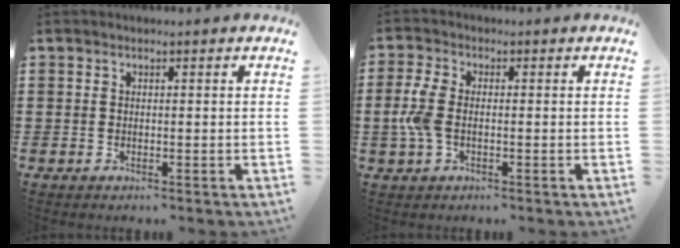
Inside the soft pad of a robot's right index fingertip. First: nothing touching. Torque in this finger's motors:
{"motor_torque": [1.03, -0.21, 0.17, 0.11]}